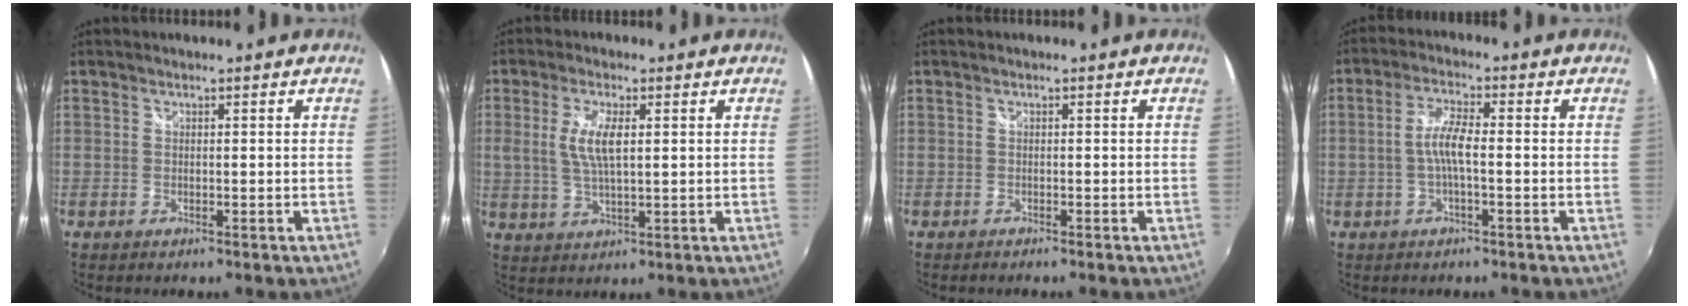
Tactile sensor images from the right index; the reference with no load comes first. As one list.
[{"total": 6.2, "force": [1.2, 1.9, 5.8], "torque": [-0.119, 0.000, 0.025]}, {"total": 0.7, "force": [-0.6, 0.1, 0.3], "torque": [-0.006, -0.004, -0.012]}, {"total": 4.8, "force": [-0.8, 0.8, 4.6], "torque": [-0.096, 0.007, -0.016]}]